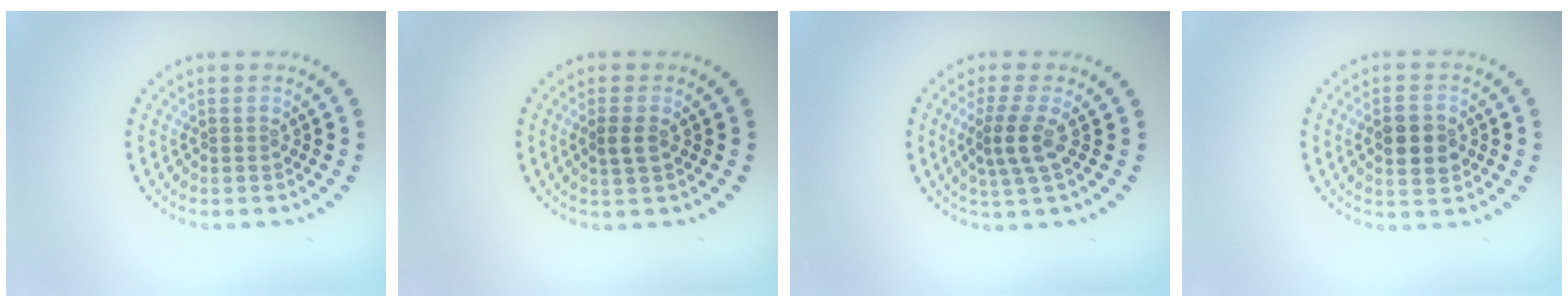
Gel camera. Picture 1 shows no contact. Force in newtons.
{"total": 1.5, "press": 1.5, "slide": 0.4}
{"total": 2.7, "press": 2.1, "slide": 1.7}
{"total": 3.8, "press": 3.8, "slide": 0.1}